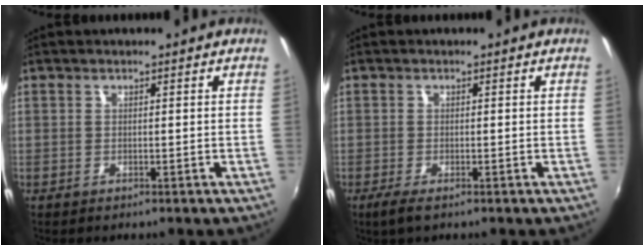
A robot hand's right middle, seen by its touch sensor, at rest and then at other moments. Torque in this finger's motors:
{"motor_torque": [0.46, -0.45, 0.00, 0.00]}